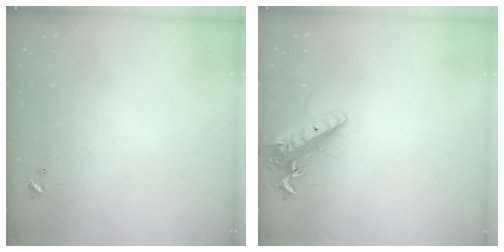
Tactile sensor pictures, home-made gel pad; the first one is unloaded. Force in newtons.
{"total": 14.7, "press": 14.4, "slide": 2.8}